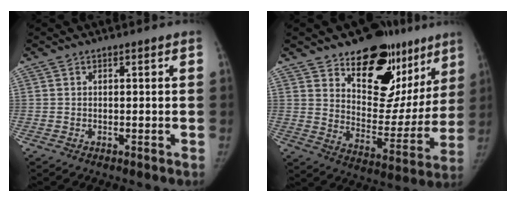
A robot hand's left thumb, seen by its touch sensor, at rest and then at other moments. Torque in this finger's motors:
{"motor_torque": [1.07, -0.31, 1.11, -1.15, 0.32]}